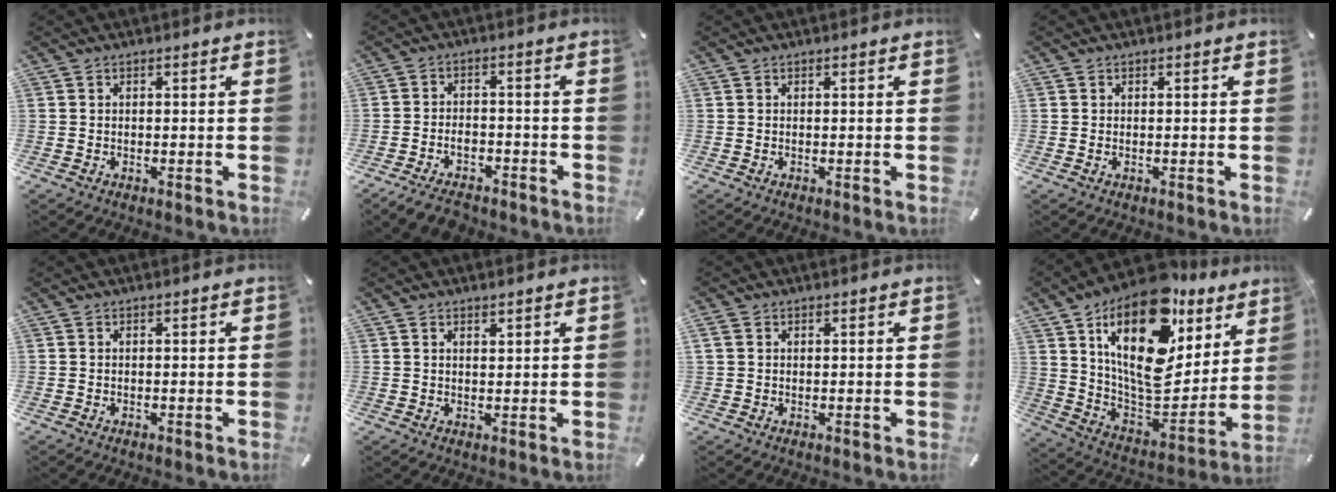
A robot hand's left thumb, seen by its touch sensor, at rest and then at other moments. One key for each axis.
{"total": 5.3, "fx": -3.8, "fy": 2.9, "fz": 2.2, "tx": -0.043, "ty": 0.021, "tz": -0.073}
{"total": 0.0}
{"total": 0.0}
{"total": 0.0}
{"total": 1.4, "fx": 1.1, "fy": 0.7, "fz": 0.4, "tx": -0.007, "ty": 0.000, "tz": 0.021}
{"total": 1.3, "fx": 0.5, "fy": 1.0, "fz": 0.5, "tx": -0.012, "ty": 0.003, "tz": 0.009}
{"total": 24.3, "fx": 12.5, "fy": 12.6, "fz": 16.6, "tx": -0.290, "ty": -0.089, "tz": 0.212}